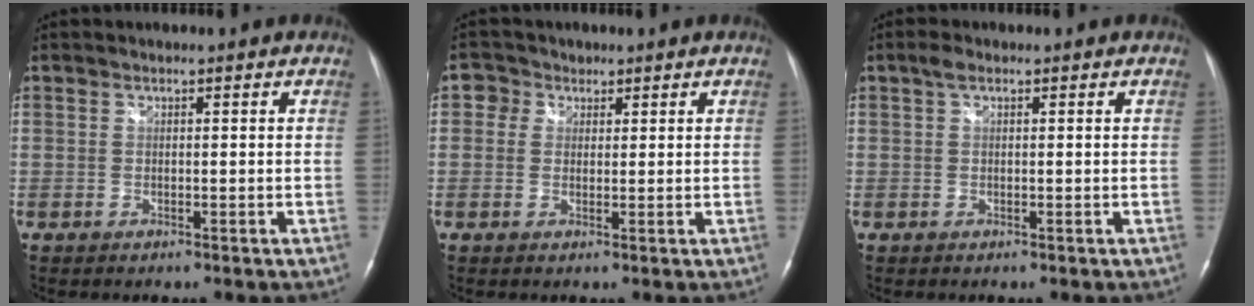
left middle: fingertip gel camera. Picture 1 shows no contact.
{"total": 2.9, "force": [1.3, 2.6, 0.4], "torque": [-0.009, 0.010, 0.018]}
{"total": 1.3, "force": [0.7, 0.6, 0.9], "torque": [-0.022, 0.012, 0.014]}